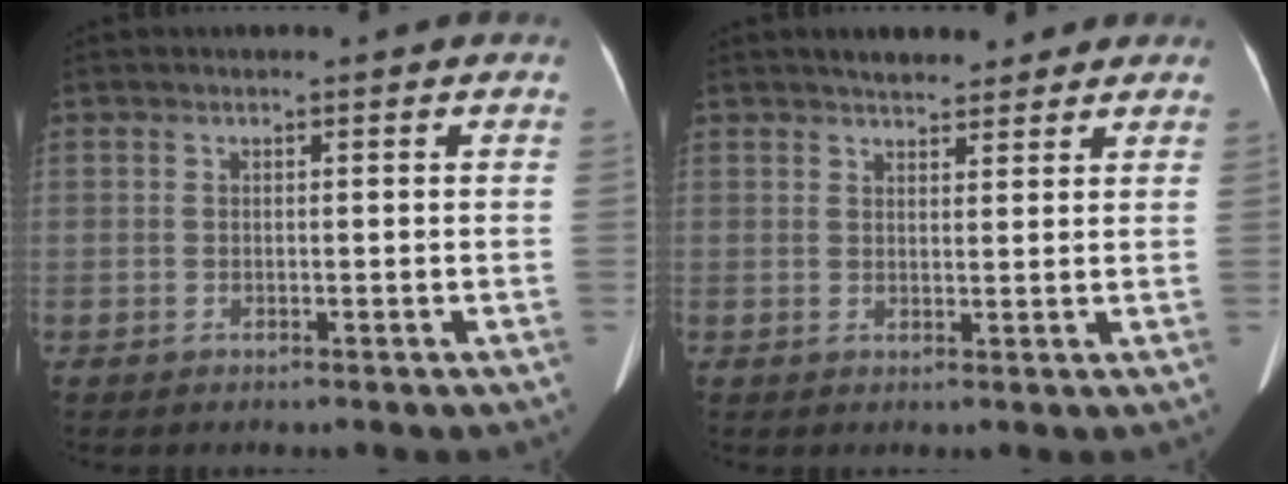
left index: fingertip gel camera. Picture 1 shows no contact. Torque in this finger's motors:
{"motor_torque": [0.30, -0.19, 0.09, 0.01]}